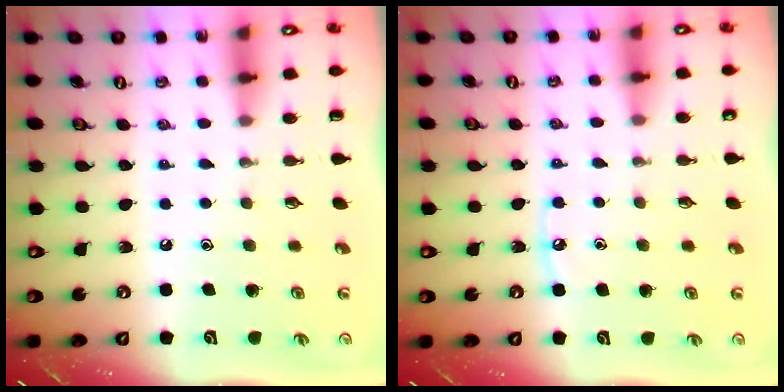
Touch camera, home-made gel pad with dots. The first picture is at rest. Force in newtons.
{"total": 3.8, "press": 3.8, "slide": 0.5}